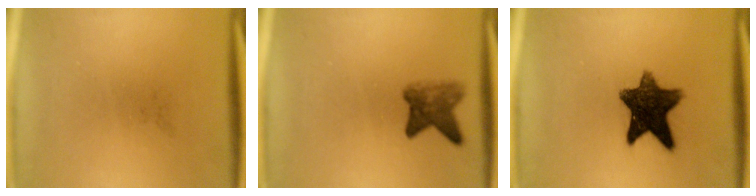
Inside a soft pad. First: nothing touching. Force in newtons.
{"total": 4.2}
{"total": 11.2}